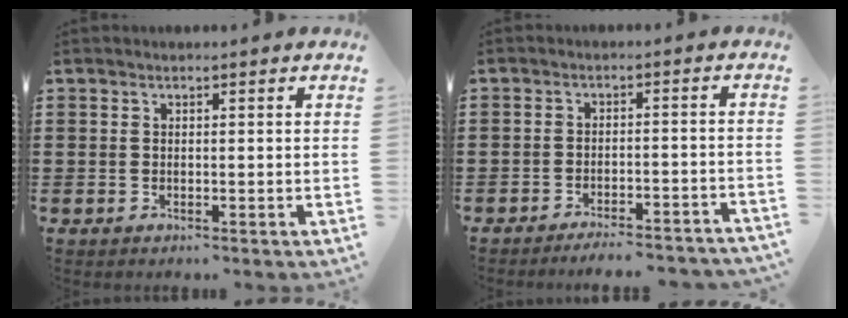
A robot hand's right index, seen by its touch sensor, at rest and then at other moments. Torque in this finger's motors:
{"motor_torque": [0.98, 0.57, 0.27, 0.04]}